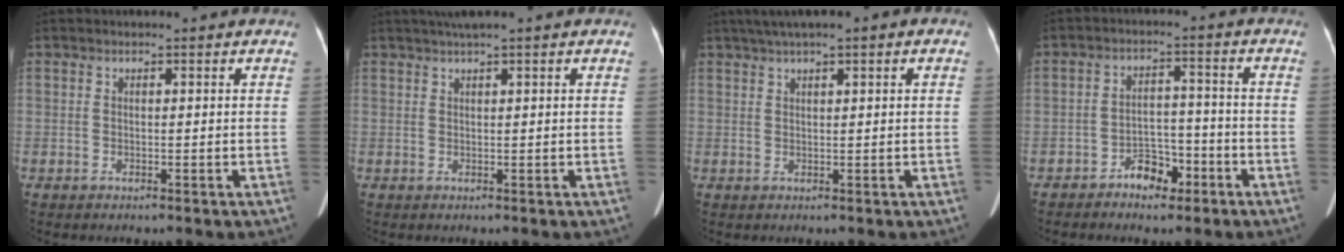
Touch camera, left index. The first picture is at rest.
{"total": 2.6, "force": [1.8, -0.4, 1.8], "torque": [-0.036, 0.017, 0.038]}
{"total": 5.6, "force": [3.3, 0.5, 4.4], "torque": [-0.077, 0.032, 0.052]}
{"total": 4.8, "force": [-3.0, 2.6, 2.7], "torque": [-0.039, 0.014, -0.049]}